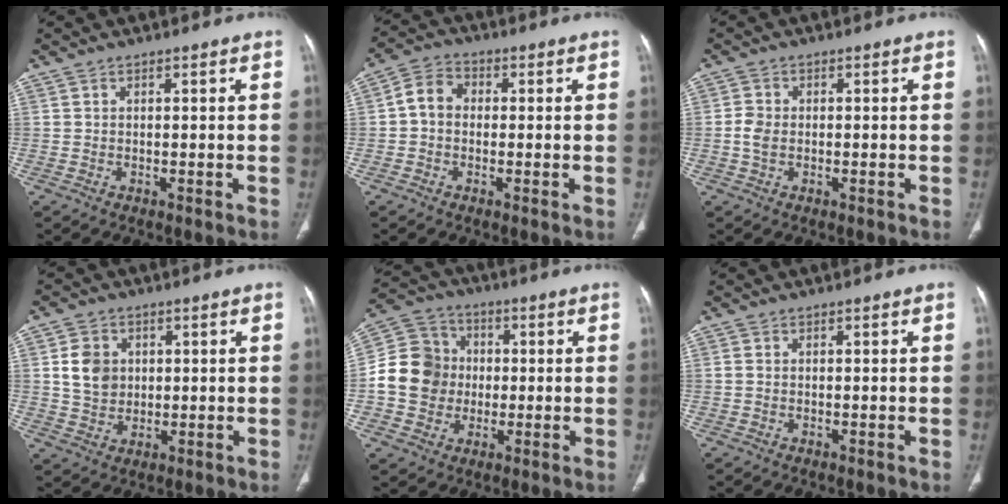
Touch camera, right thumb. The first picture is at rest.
{"total": 5.5, "force": [-0.1, 4.4, 3.2], "torque": [-0.045, 0.018, -0.015]}
{"total": 2.7, "force": [-0.4, 1.9, 1.9], "torque": [-0.043, 0.007, -0.012]}
{"total": 6.8, "force": [1.3, 5.7, 3.5], "torque": [-0.042, -0.008, 0.028]}
{"total": 13.0, "force": [-0.7, 11.8, 5.4], "torque": [-0.083, 0.026, -0.018]}
{"total": 0.5, "force": [0.0, 0.4, 0.3], "torque": [-0.008, 0.003, 0.001]}